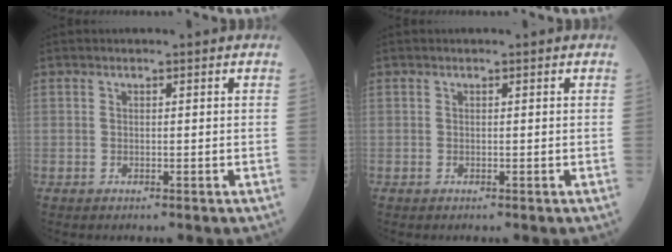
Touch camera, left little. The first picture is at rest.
{"total": 0.0}